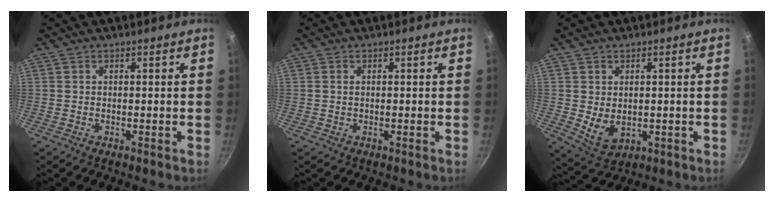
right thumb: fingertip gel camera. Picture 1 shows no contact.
{"total": 0.6, "force": [0.2, 0.3, 0.5], "torque": [-0.011, 0.000, 0.002]}
{"total": 5.7, "force": [0.2, 4.0, 4.0], "torque": [-0.060, -0.019, 0.018]}